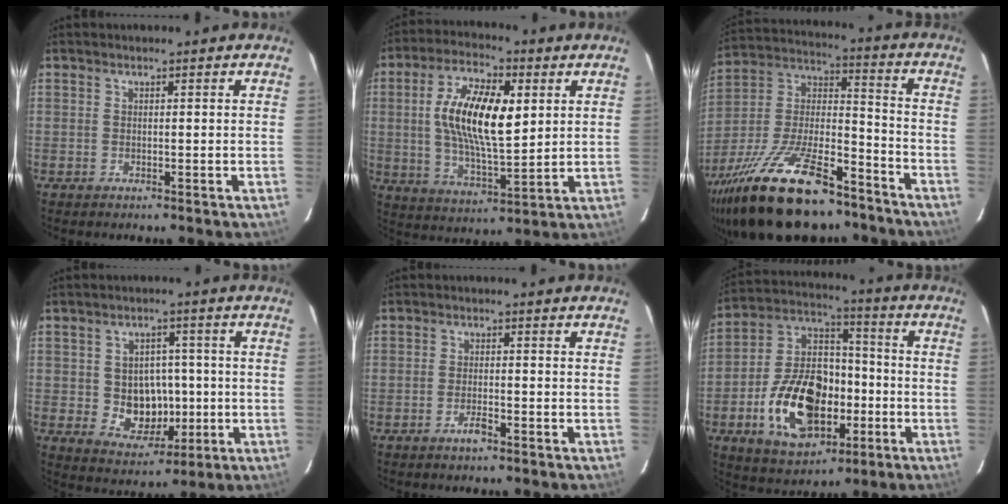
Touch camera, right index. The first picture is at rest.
{"total": 15.1, "force": [3.0, 5.9, 13.6], "torque": [-0.256, 0.009, 0.057]}
{"total": 28.0, "force": [-19.7, 10.0, 17.2], "torque": [-0.337, -0.015, -0.316]}
{"total": 8.6, "force": [-0.9, 7.3, 4.4], "torque": [-0.091, 0.007, 0.003]}
{"total": 2.3, "force": [-1.6, 0.6, 1.5], "torque": [-0.037, 0.001, -0.032]}
{"total": 19.6, "force": [-6.2, 12.0, 14.2], "torque": [-0.292, 0.020, -0.090]}